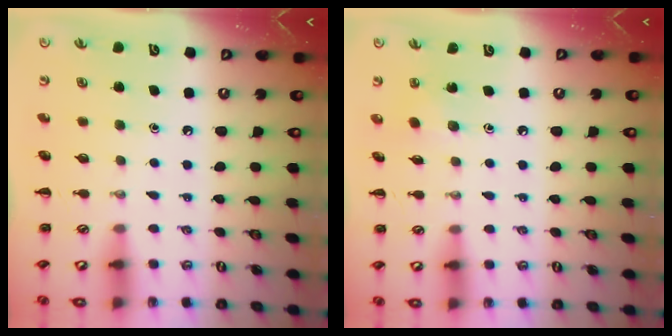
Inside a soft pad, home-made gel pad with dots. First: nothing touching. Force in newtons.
{"total": 3.0, "press": 2.8, "slide": 0.9}